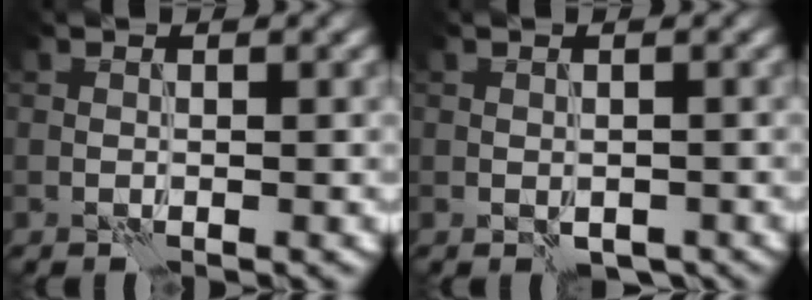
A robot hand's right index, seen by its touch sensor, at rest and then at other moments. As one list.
[{"total": 2.1, "force": [-1.0, 1.4, 1.1], "torque": [-0.021, -0.008, -0.011]}]